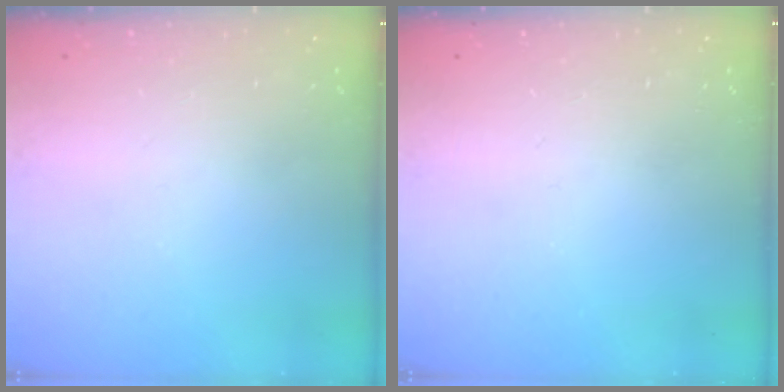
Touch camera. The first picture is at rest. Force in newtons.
{"total": 0.0}